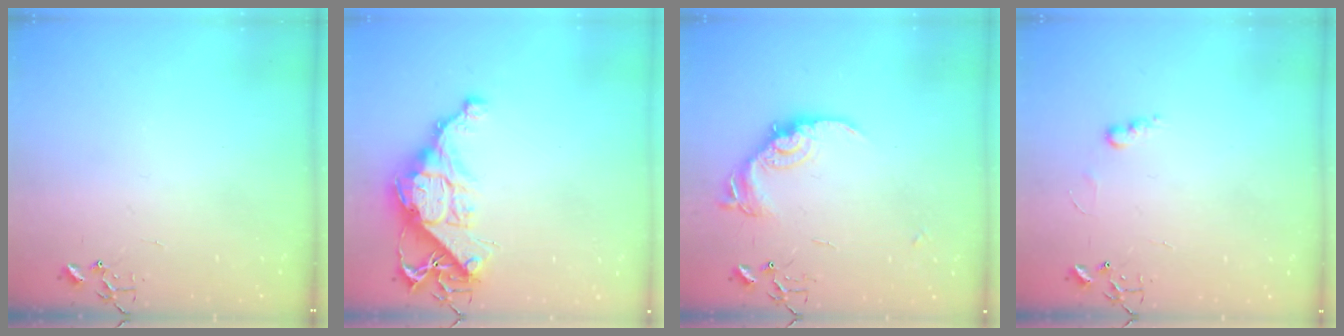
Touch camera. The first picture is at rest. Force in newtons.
{"total": 14.0, "press": 13.9, "slide": 1.2}
{"total": 15.0, "press": 15.0, "slide": 0.8}
{"total": 5.2, "press": 5.1, "slide": 0.6}